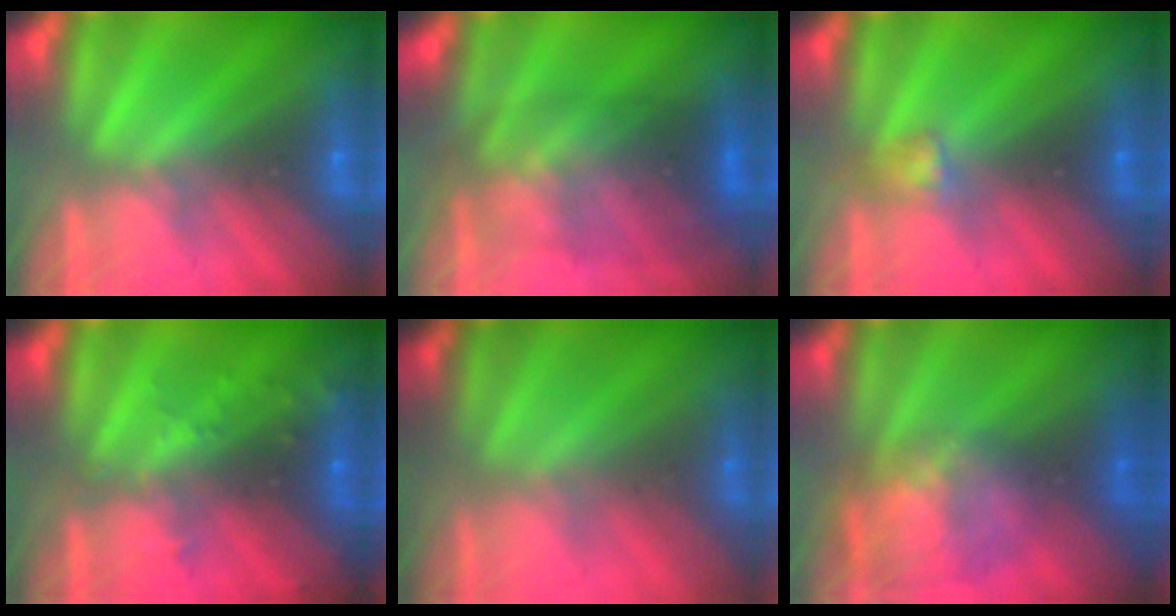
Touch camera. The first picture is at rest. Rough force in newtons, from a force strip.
{"total": 2.8}
{"total": 3.1}
{"total": 3.0}
{"total": 1.8}
{"total": 6.7}